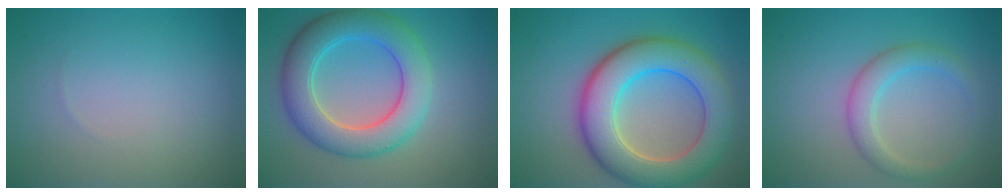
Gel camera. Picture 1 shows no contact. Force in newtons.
{"total": 7.2, "press": 7.2, "slide": 0.4}
{"total": 9.3, "press": 9.3, "slide": 0.8}
{"total": 2.8, "press": 2.8, "slide": 0.2}